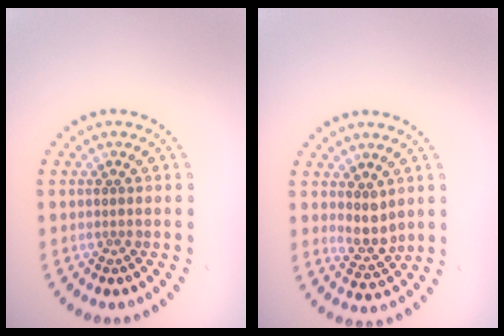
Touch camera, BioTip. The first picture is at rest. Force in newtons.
{"total": 2.4, "press": 2.0, "slide": 1.3}